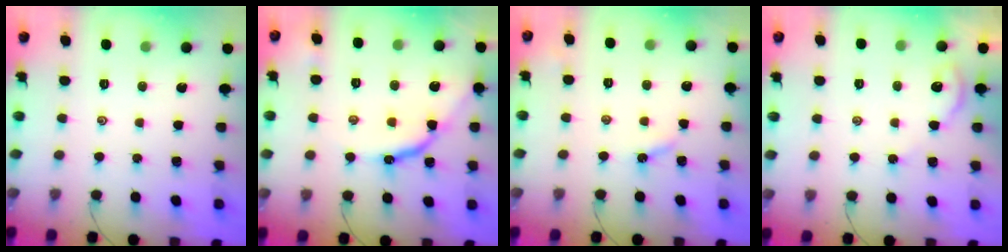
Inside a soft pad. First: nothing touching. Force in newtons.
{"total": 9.2, "press": 9.2, "slide": 0.9}
{"total": 4.2, "press": 4.1, "slide": 0.5}
{"total": 2.7, "press": 2.7, "slide": 0.4}